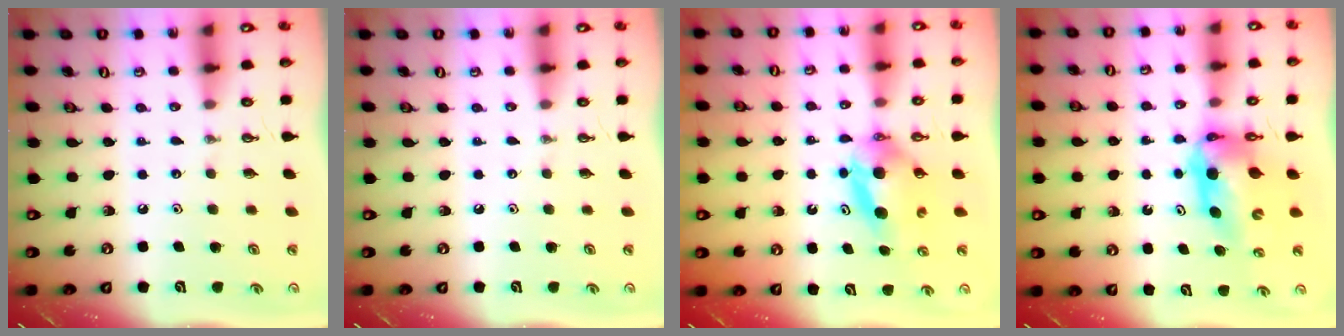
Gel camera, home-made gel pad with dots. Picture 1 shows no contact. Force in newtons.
{"total": 0.0}
{"total": 7.8, "press": 5.4, "slide": 5.7}
{"total": 7.5, "press": 7.5, "slide": 0.8}